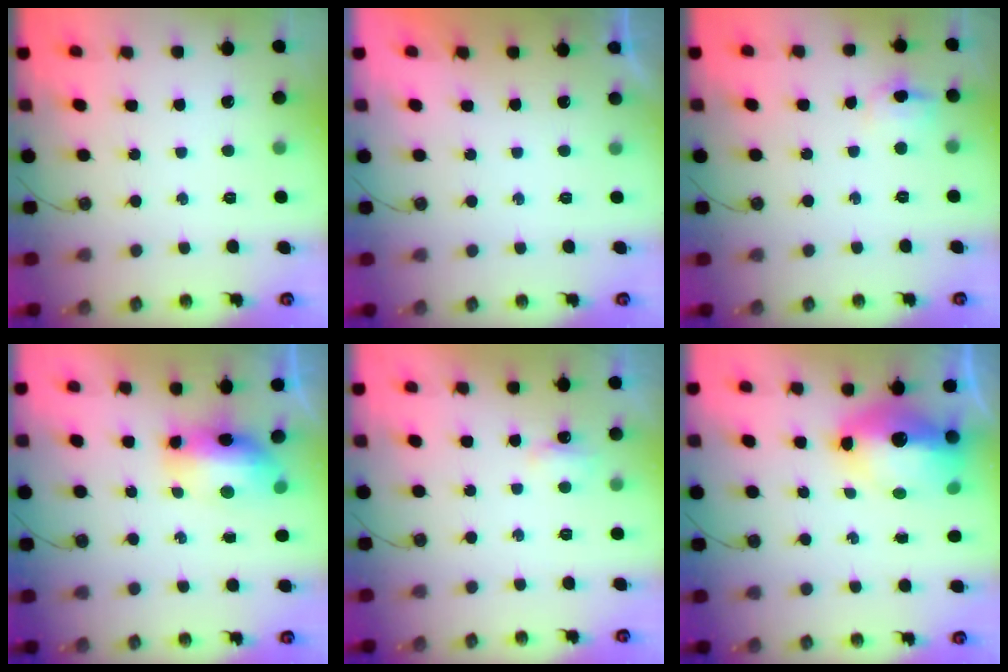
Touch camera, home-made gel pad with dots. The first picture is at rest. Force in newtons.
{"total": 0.0}
{"total": 5.9, "press": 5.8, "slide": 1.2}
{"total": 9.8, "press": 9.7, "slide": 1.9}
{"total": 4.0, "press": 4.0, "slide": 0.5}
{"total": 11.8, "press": 11.7, "slide": 1.3}